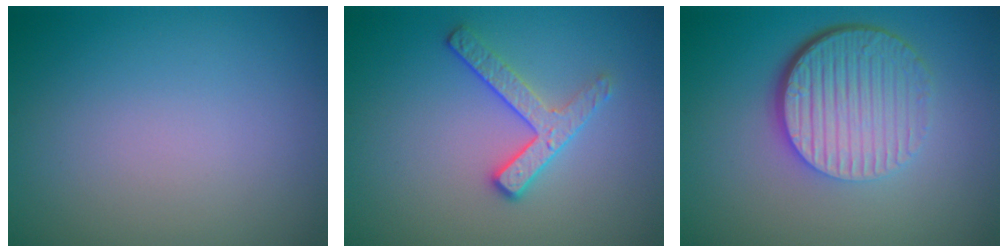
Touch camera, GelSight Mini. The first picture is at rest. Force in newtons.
{"total": 2.6, "press": 2.4, "slide": 0.9}
{"total": 6.9, "press": 4.5, "slide": 5.3}